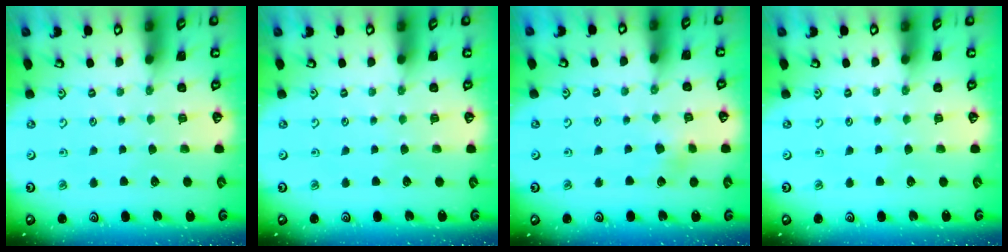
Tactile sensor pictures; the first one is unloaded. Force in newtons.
{"total": 0.0}
{"total": 3.8, "press": 3.8, "slide": 0.4}
{"total": 0.0}